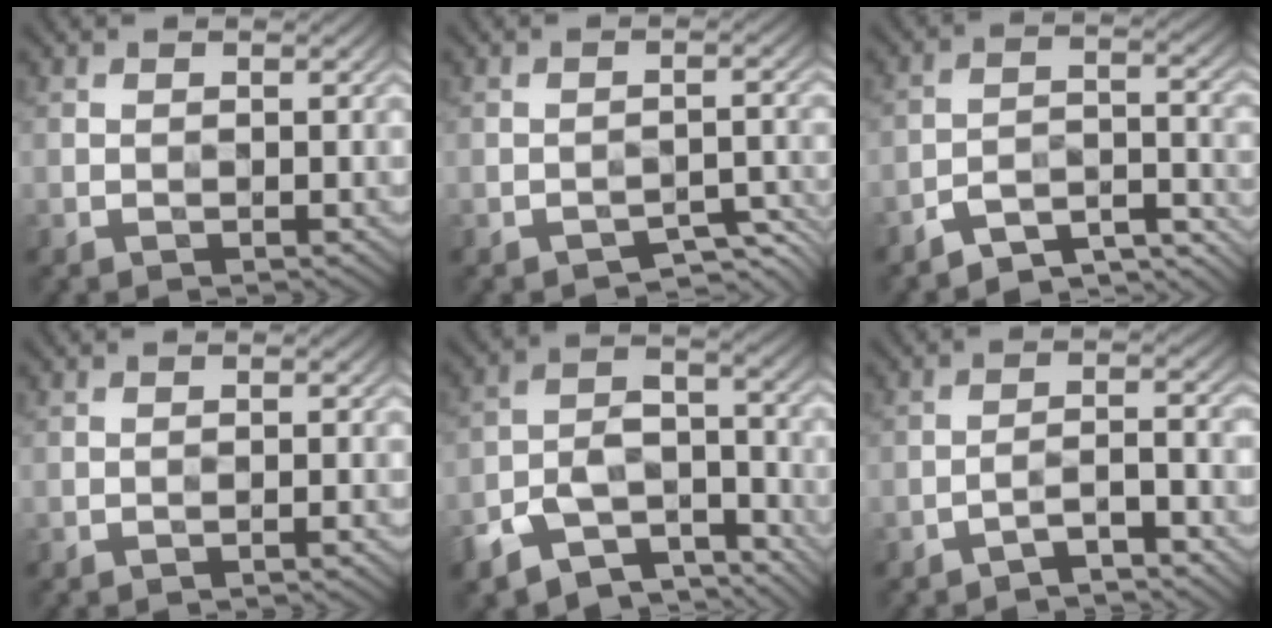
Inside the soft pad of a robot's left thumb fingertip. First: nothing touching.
{"total": 3.0, "force": [-2.3, 1.2, 1.5], "torque": [-0.017, 0.001, -0.029]}
{"total": 7.7, "force": [-6.7, 2.2, 3.2], "torque": [-0.051, -0.001, -0.118]}
{"total": 0.7, "force": [-0.6, 0.0, 0.4], "torque": [-0.005, 0.003, -0.011]}
{"total": 11.4, "force": [-8.0, 5.7, 5.6], "torque": [-0.101, -0.014, -0.145]}
{"total": 3.8, "force": [-3.1, 0.6, 2.2], "torque": [-0.037, 0.014, -0.059]}